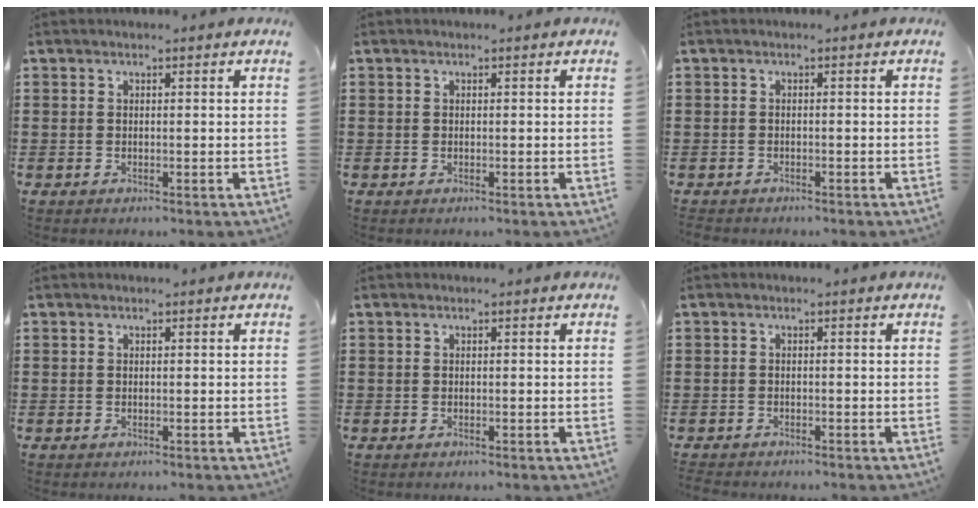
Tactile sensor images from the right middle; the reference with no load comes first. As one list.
[{"total": 0.0}, {"total": 1.0, "force": [-0.9, 0.5, -0.2], "torque": [0.001, 0.005, -0.022]}, {"total": 0.0}, {"total": 0.0}, {"total": 1.2, "force": [-1.1, 0.4, -0.2], "torque": [0.000, 0.005, -0.027]}]